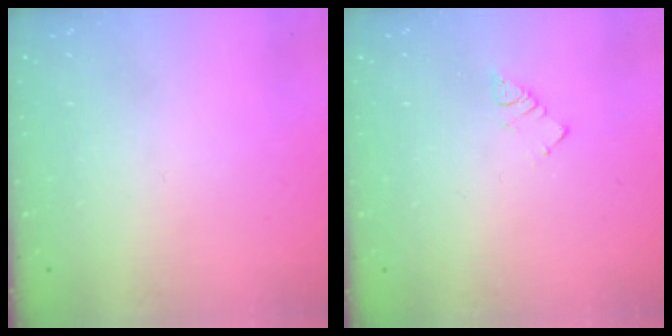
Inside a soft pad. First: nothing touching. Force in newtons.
{"total": 2.7, "press": 2.7, "slide": 0.4}